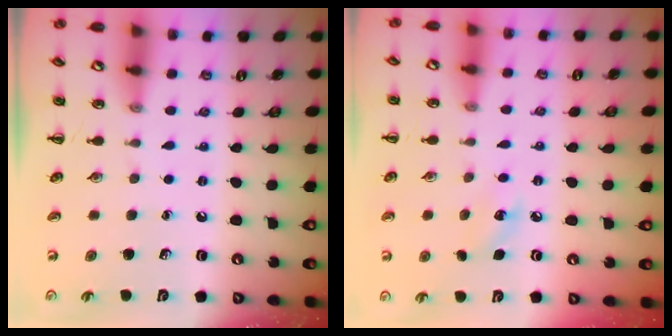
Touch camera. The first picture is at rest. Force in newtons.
{"total": 6.3, "press": 6.1, "slide": 1.6}